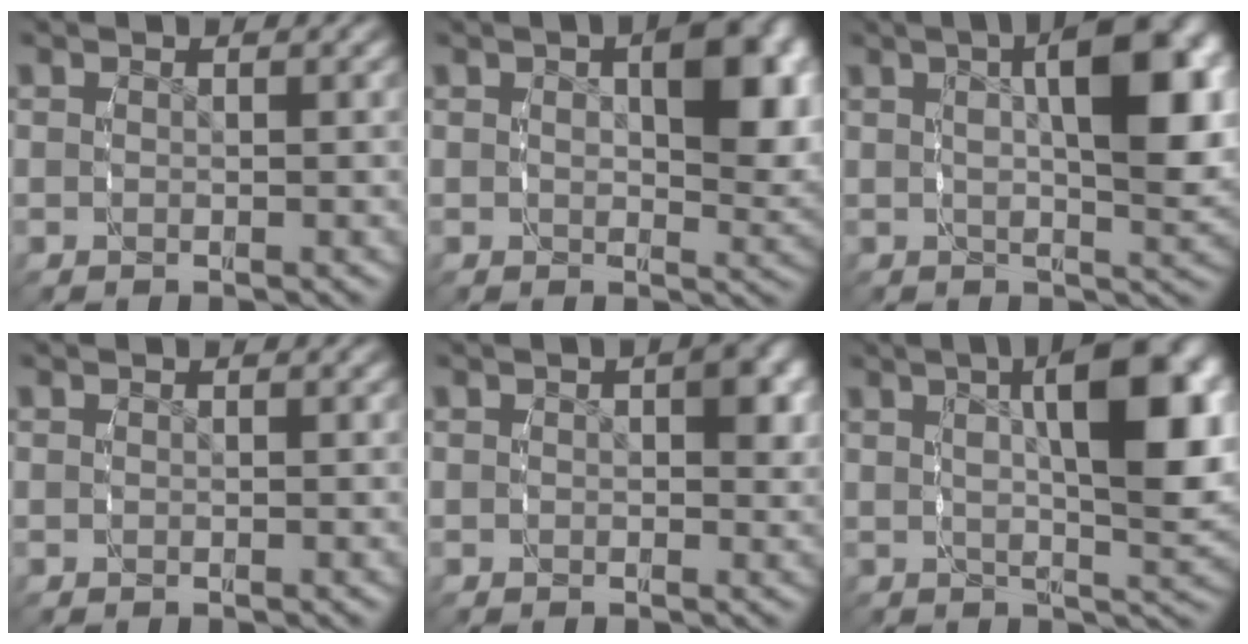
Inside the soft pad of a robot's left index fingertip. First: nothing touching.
{"total": 5.4, "force": [0.8, 2.3, 4.8], "torque": [-0.063, -0.011, 0.018]}
{"total": 9.1, "force": [1.7, 3.3, 8.3], "torque": [-0.114, 0.003, 0.030]}
{"total": 0.0}
{"total": 2.1, "force": [0.3, 0.9, 1.9], "torque": [-0.023, -0.002, 0.007]}
{"total": 10.3, "force": [2.4, 3.5, 9.4], "torque": [-0.129, 0.010, 0.039]}